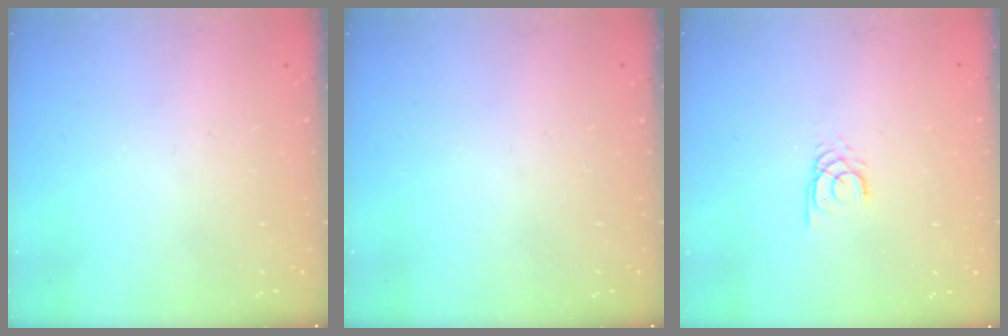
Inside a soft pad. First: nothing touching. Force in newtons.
{"total": 0.0}
{"total": 2.4, "press": 2.4, "slide": 0.1}